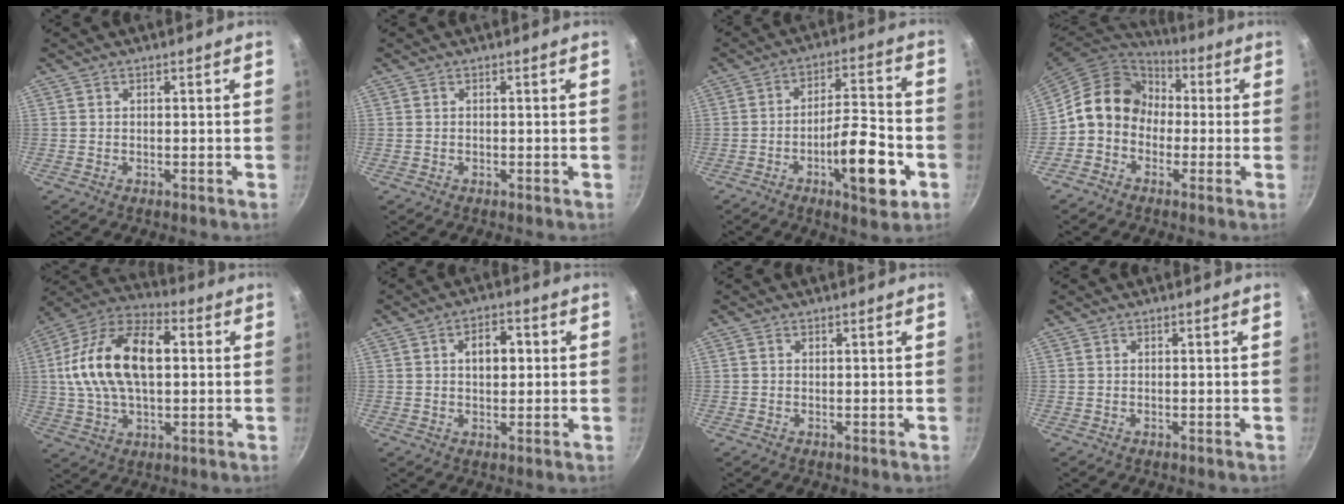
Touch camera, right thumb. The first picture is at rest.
{"total": 0.0}
{"total": 13.9, "force": [-5.1, 4.7, 12.0], "torque": [-0.164, 0.036, -0.075]}
{"total": 12.9, "force": [-0.3, 10.8, 6.9], "torque": [-0.084, 0.040, -0.030]}
{"total": 20.5, "force": [2.3, 11.7, 16.6], "torque": [-0.297, 0.028, 0.027]}
{"total": 6.0, "force": [1.0, 3.7, 4.7], "torque": [-0.046, 0.010, 0.012]}
{"total": 0.0}
{"total": 0.0}